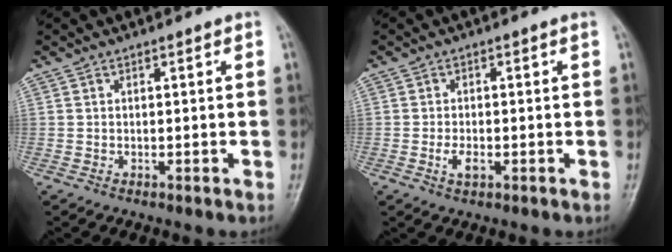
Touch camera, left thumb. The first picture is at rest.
{"total": 2.9, "force": [-1.0, 1.6, 2.1], "torque": [-0.037, 0.004, -0.019]}